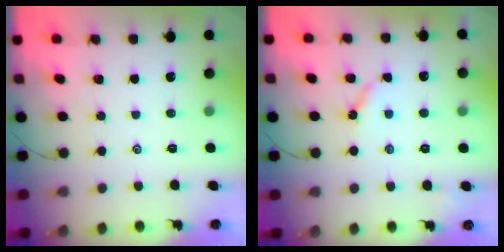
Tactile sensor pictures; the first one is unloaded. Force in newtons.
{"total": 4.3, "press": 4.3, "slide": 0.3}